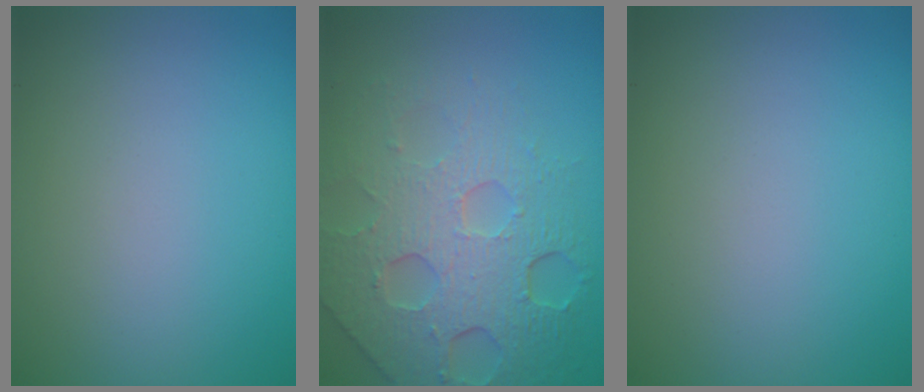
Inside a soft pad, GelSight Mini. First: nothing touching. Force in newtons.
{"total": 7.9, "press": 5.3, "slide": 5.9}
{"total": 0.0}